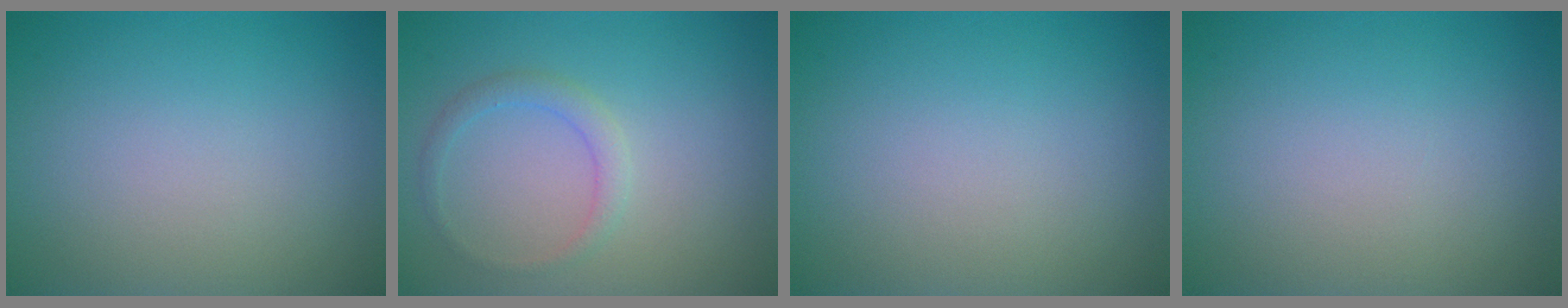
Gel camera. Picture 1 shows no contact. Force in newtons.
{"total": 1.6, "press": 1.6, "slide": 0.2}
{"total": 0.0}
{"total": 0.0}